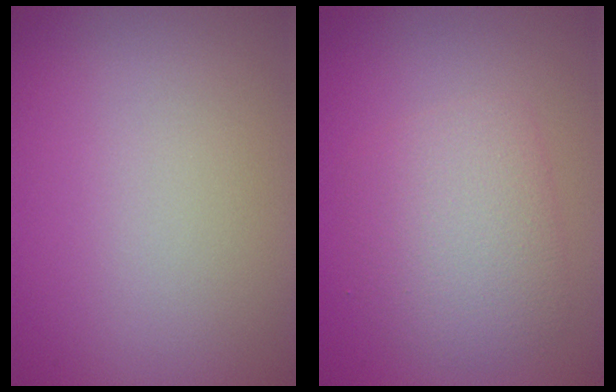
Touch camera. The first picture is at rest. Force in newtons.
{"total": 4.0, "press": 4.0, "slide": 0.2}